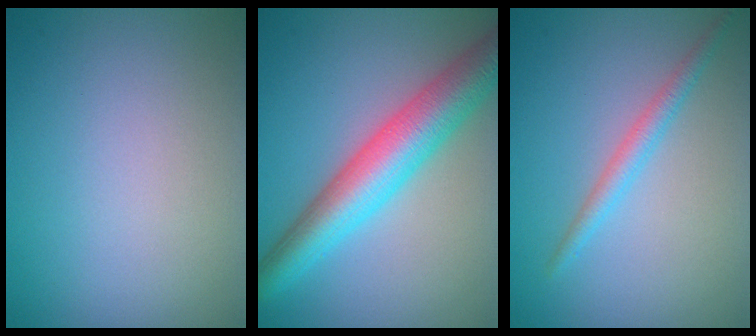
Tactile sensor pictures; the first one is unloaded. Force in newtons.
{"total": 7.0, "press": 7.0, "slide": 0.2}
{"total": 1.8, "press": 1.8, "slide": 0.1}